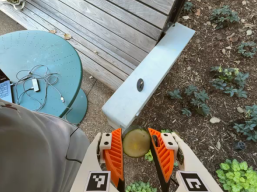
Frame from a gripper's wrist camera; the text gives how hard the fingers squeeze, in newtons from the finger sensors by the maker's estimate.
{"total": 9.7, "left": 9.8, "right": 9.7}